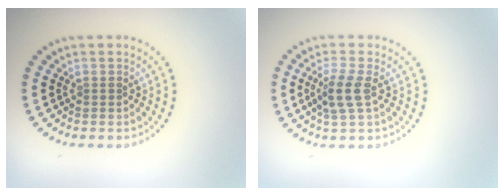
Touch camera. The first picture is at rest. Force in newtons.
{"total": 2.8, "press": 2.5, "slide": 1.1}